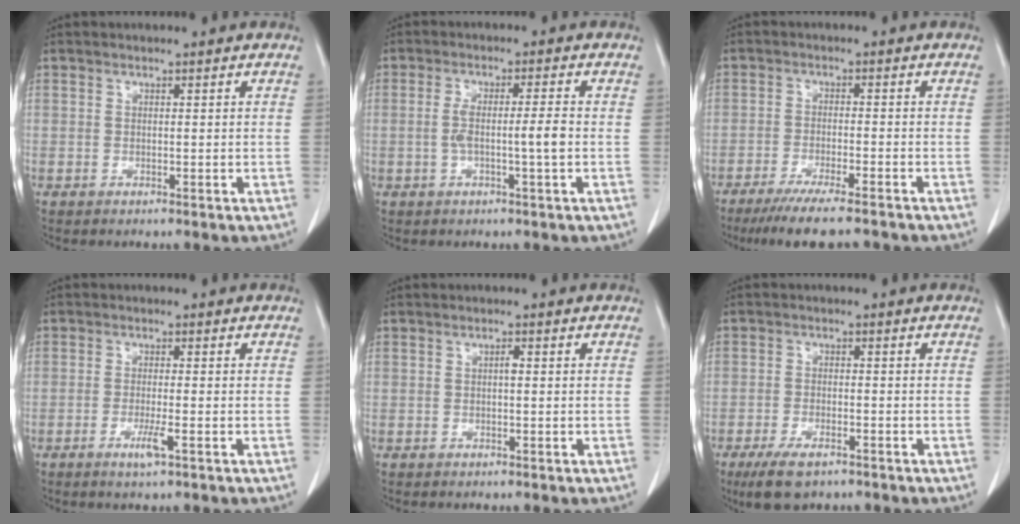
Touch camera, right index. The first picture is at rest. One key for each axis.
{"total": 4.6, "fx": -0.8, "fy": -0.1, "fz": 4.5, "tx": -0.090, "ty": 0.007, "tz": -0.012}
{"total": 10.1, "fx": -8.4, "fy": 0.7, "fz": 5.6, "tx": -0.079, "ty": -0.021, "tz": -0.130}
{"total": 2.9, "fx": -1.4, "fy": -0.1, "fz": 2.5, "tx": -0.050, "ty": -0.006, "tz": -0.026}
{"total": 0.7, "fx": 0.1, "fy": 0.2, "fz": 0.7, "tx": -0.011, "ty": 0.002, "tz": 0.001}
{"total": 6.0, "fx": -4.2, "fy": 2.1, "fz": 3.7, "tx": -0.072, "ty": -0.009, "tz": -0.071}